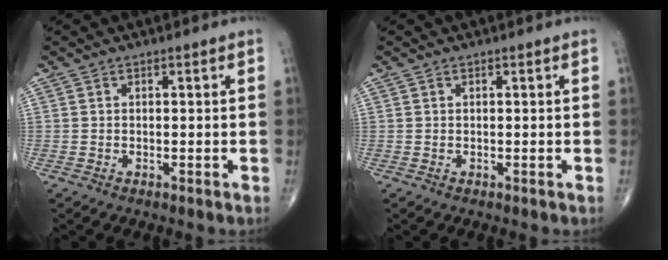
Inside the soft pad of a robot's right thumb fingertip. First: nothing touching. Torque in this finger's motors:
{"motor_torque": [0.00, 0.00, 0.00, 0.00, 0.00]}